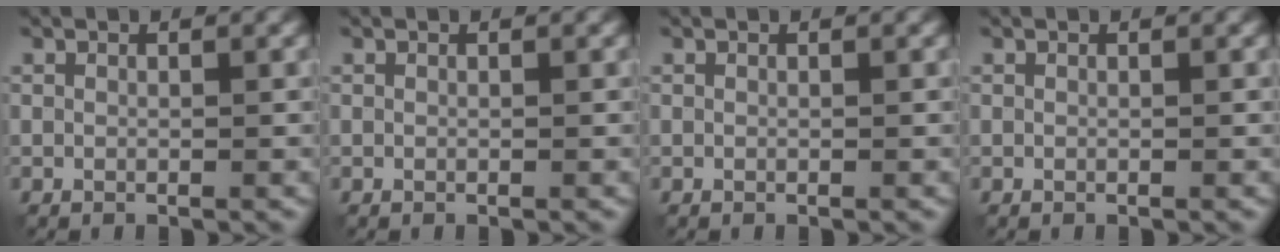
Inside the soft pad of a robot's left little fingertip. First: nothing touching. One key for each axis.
{"total": 0.0}
{"total": 0.0}
{"total": 0.0}